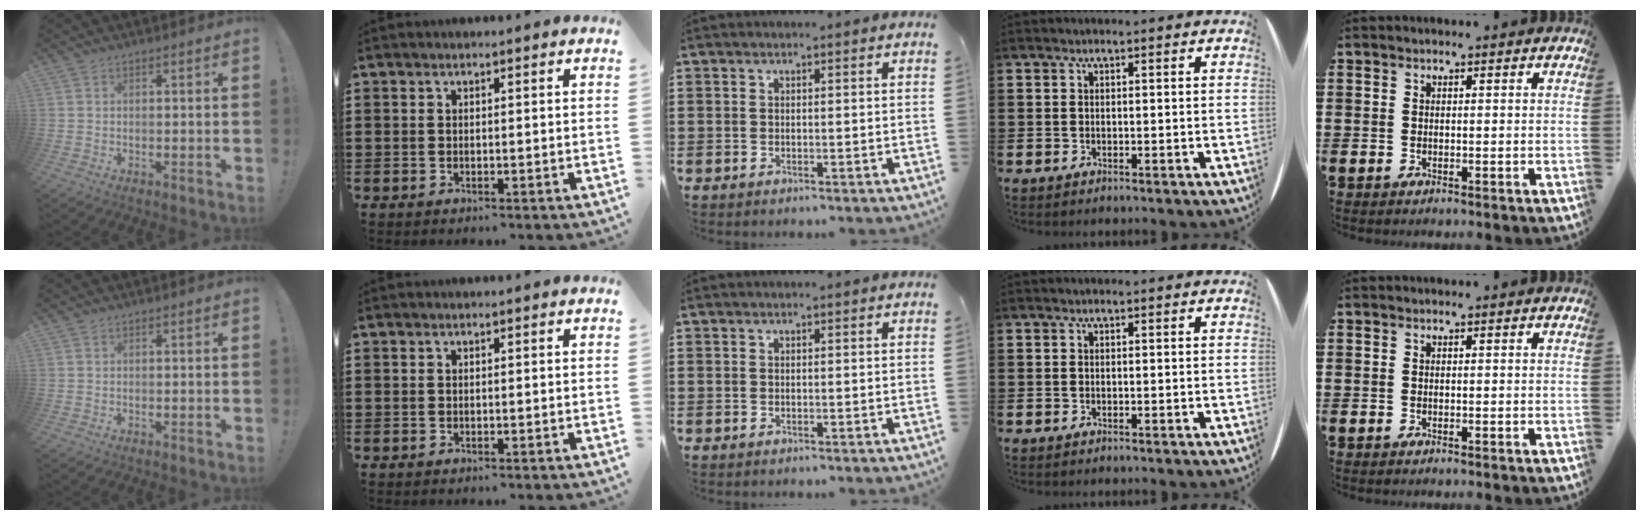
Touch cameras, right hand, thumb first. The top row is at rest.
{}